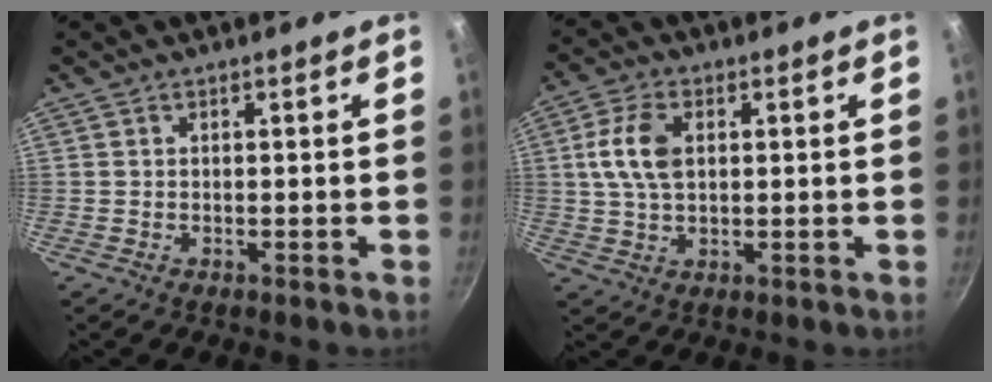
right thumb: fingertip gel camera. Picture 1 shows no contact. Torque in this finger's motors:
{"motor_torque": [1.85, 3.16, 1.16, -0.76, 0.77]}